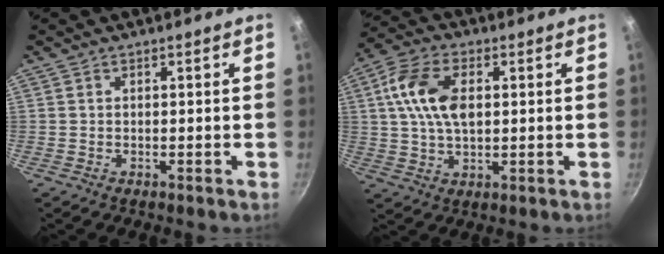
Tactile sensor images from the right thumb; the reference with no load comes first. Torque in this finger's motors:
{"motor_torque": [0.21, 2.62, 1.24, 0.02, 0.20]}